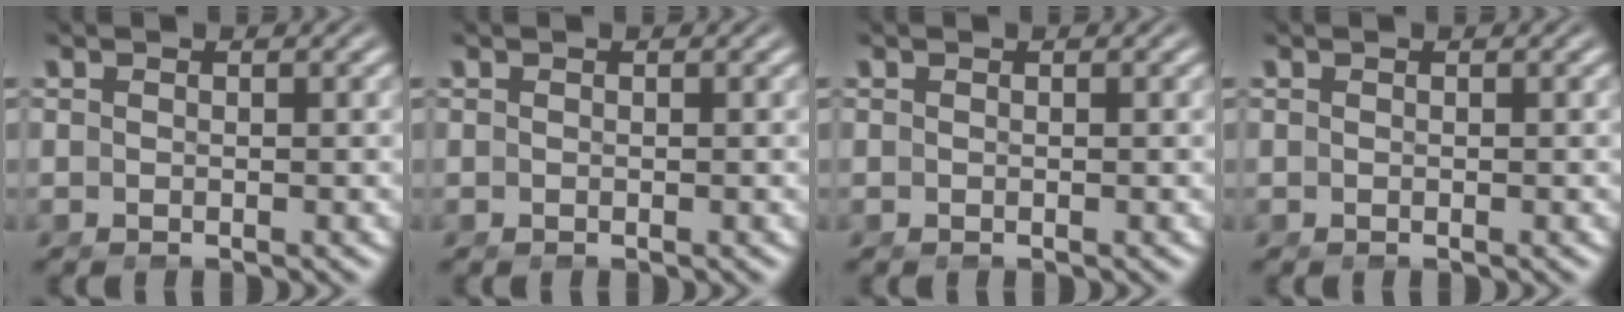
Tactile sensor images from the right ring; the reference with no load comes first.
{"total": 0.0}
{"total": 0.0}
{"total": 0.0}